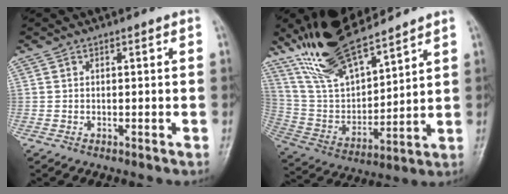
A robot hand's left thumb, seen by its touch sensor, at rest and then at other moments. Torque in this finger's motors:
{"motor_torque": [0.96, 0.06, 1.43, -1.34, 0.25]}